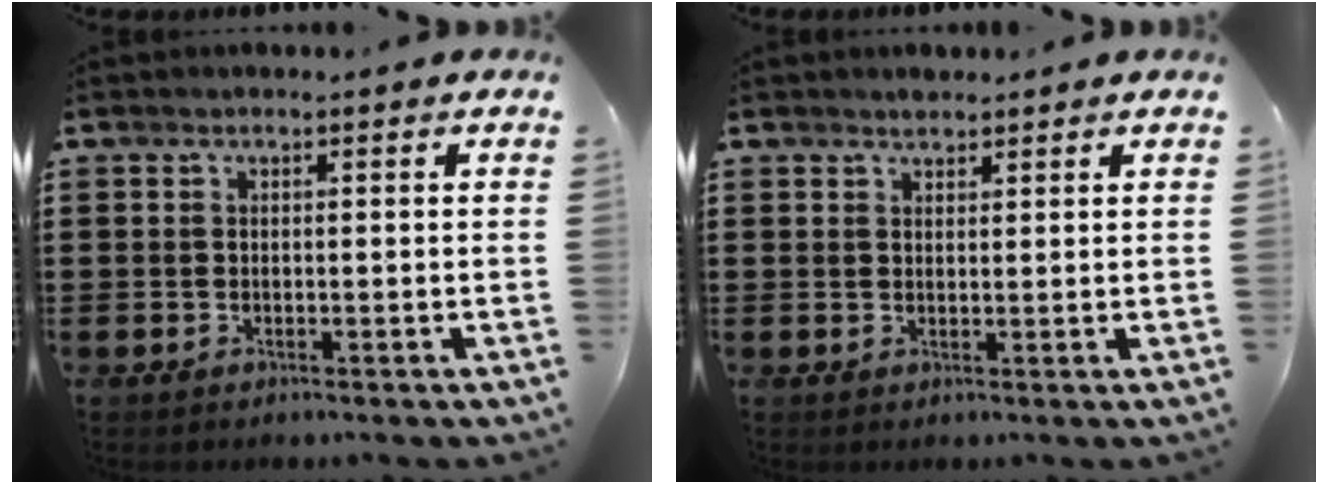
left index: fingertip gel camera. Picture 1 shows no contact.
{"total": 1.4, "force": [1.4, 0.4, 0.2], "torque": [-0.005, 0.001, 0.026]}